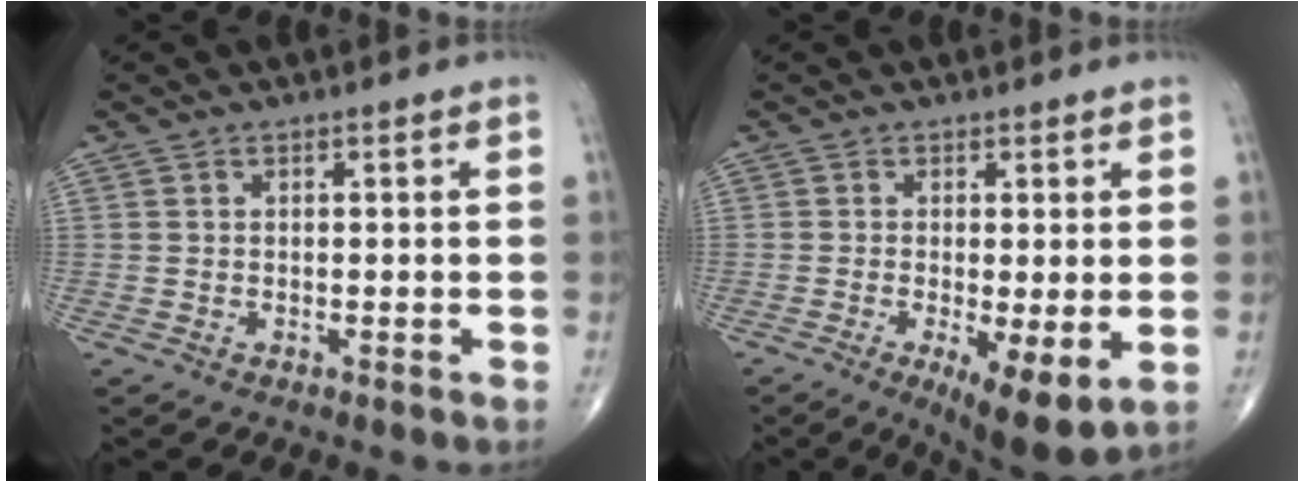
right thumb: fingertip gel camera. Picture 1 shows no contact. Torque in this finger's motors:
{"motor_torque": [-0.20, 0.52, 0.07, -0.16, 0.06]}